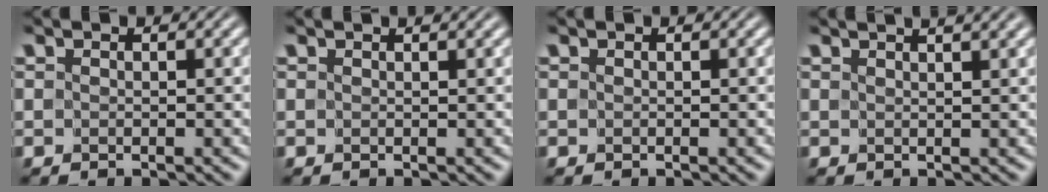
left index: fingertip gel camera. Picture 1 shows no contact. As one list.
[{"total": 0.9, "force": [0.8, 0.0, 0.4], "torque": [-0.005, -0.003, 0.009]}, {"total": 0.0}, {"total": 3.9, "force": [2.9, 1.3, 2.2], "torque": [-0.009, 0.021, 0.013]}]